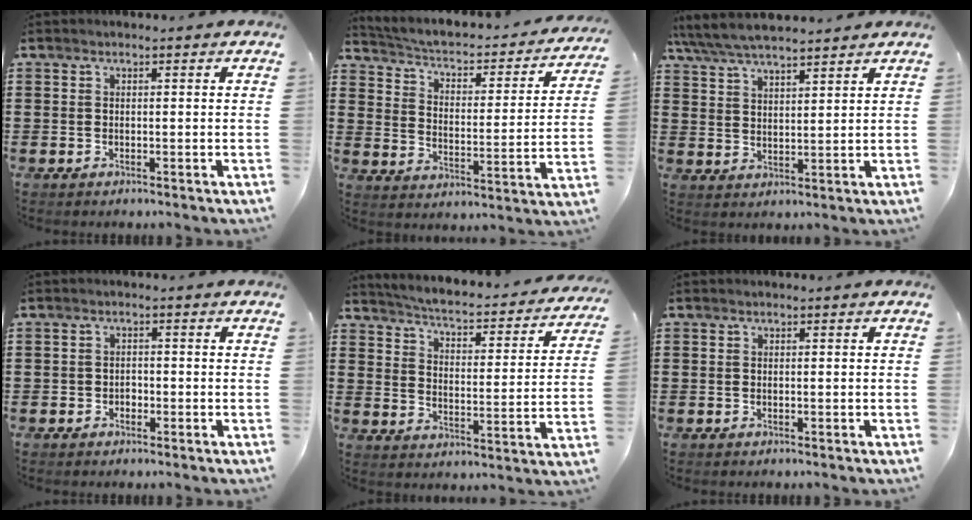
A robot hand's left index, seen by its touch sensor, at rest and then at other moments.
{"total": 2.4, "force": [1.7, 0.7, 1.5], "torque": [-0.043, -0.025, 0.018]}
{"total": 5.6, "force": [5.1, 1.0, 2.0], "torque": [-0.057, -0.016, 0.092]}
{"total": 1.1, "force": [-0.5, 0.9, 0.3], "torque": [-0.011, 0.001, -0.013]}
{"total": 3.3, "force": [3.1, -0.3, 1.2], "torque": [-0.044, -0.034, 0.041]}
{"total": 0.0}